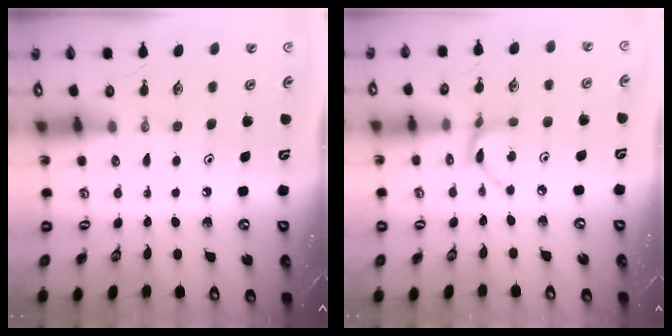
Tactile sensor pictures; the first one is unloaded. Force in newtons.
{"total": 5.1, "press": 5.1, "slide": 0.2}